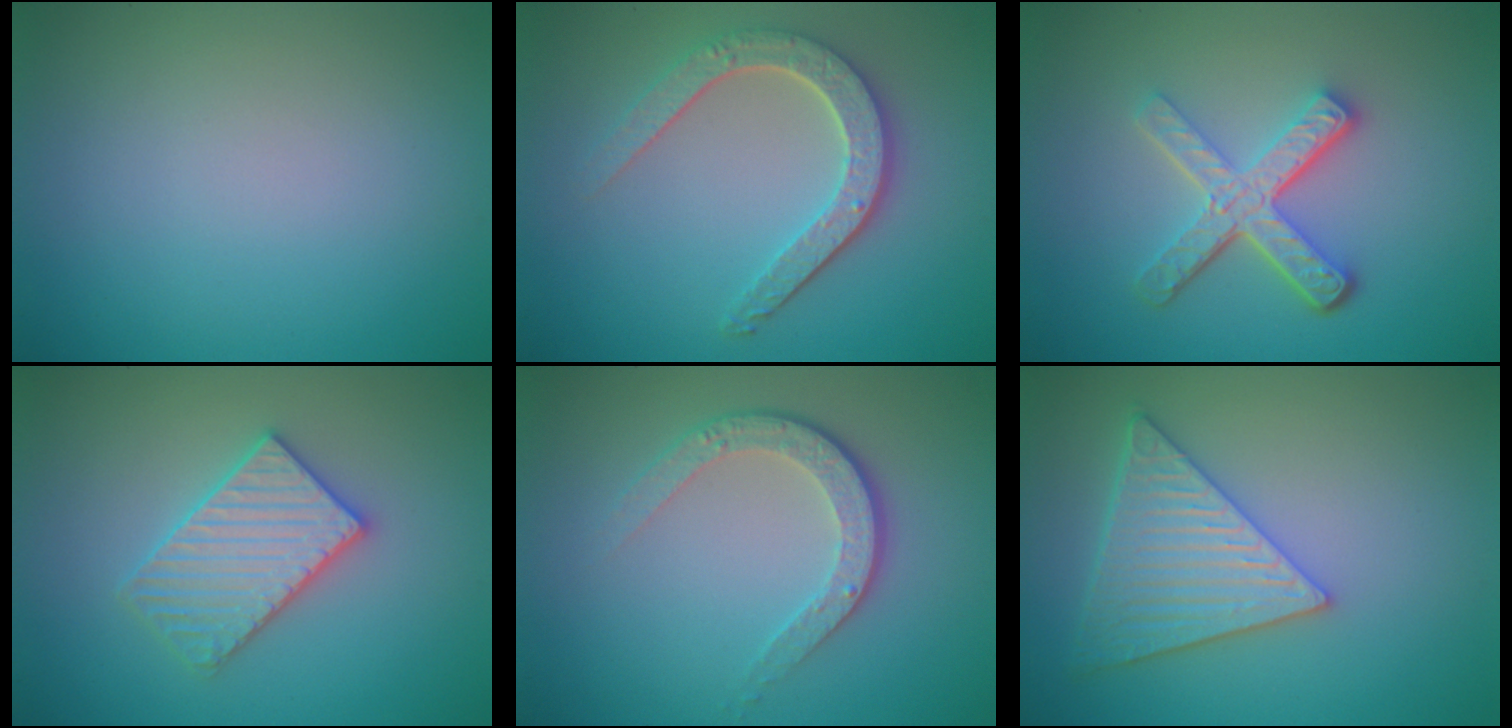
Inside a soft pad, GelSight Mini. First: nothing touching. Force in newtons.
{"total": 4.5, "press": 3.5, "slide": 2.7}
{"total": 5.1, "press": 3.6, "slide": 3.5}
{"total": 3.7, "press": 3.7, "slide": 0.6}
{"total": 3.5, "press": 2.6, "slide": 2.4}
{"total": 5.8, "press": 4.9, "slide": 3.1}